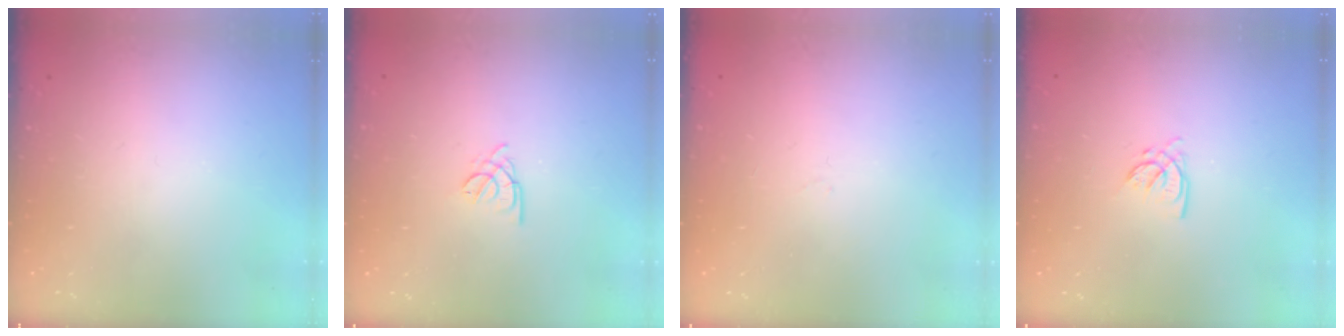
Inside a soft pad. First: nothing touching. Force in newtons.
{"total": 1.8, "press": 1.7, "slide": 0.5}
{"total": 0.9, "press": 0.9, "slide": 0.2}
{"total": 3.5, "press": 3.5, "slide": 0.2}